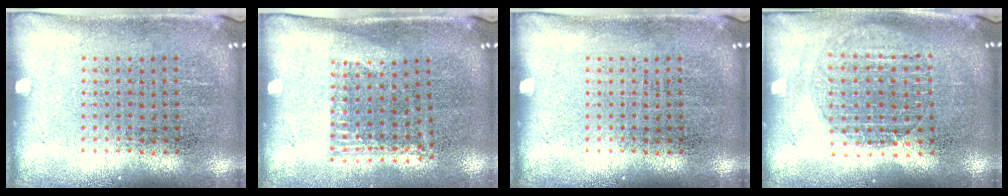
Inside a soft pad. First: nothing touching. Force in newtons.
{"total": 1.2, "press": 0.9, "slide": 0.8}
{"total": 0.0}
{"total": 1.6, "press": 1.5, "slide": 0.7}